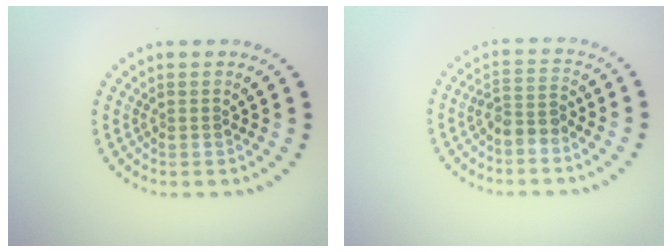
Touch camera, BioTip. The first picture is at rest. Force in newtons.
{"total": 2.2, "press": 1.8, "slide": 1.2}